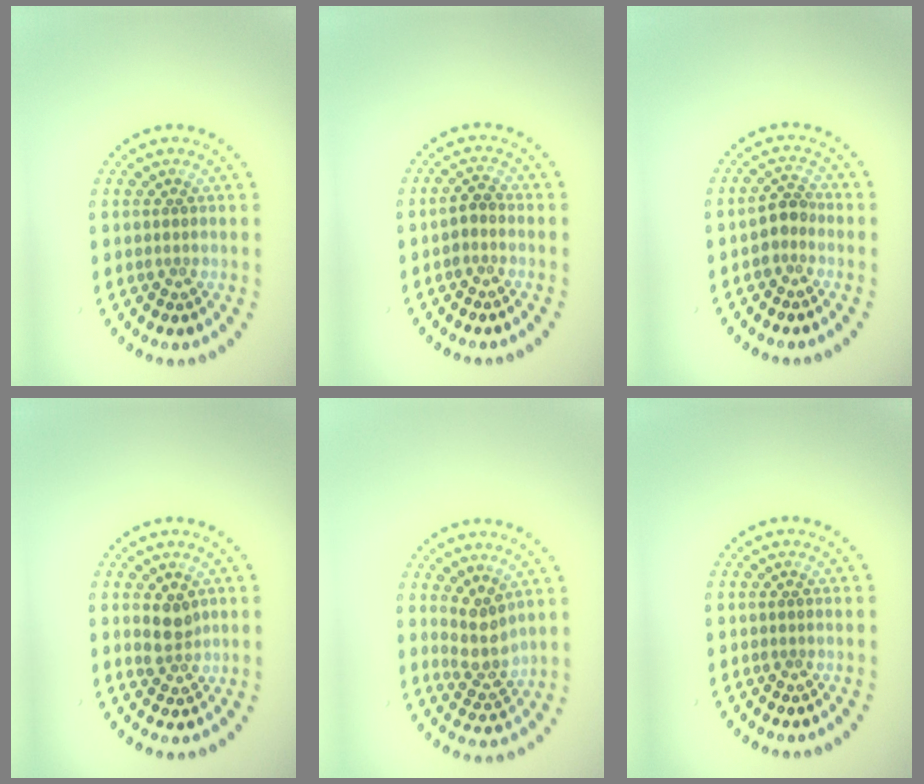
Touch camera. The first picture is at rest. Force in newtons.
{"total": 1.1, "press": 1.0, "slide": 0.6}
{"total": 2.0, "press": 1.7, "slide": 1.1}
{"total": 2.2, "press": 2.0, "slide": 0.8}
{"total": 3.0, "press": 2.4, "slide": 1.7}
{"total": 0.0}